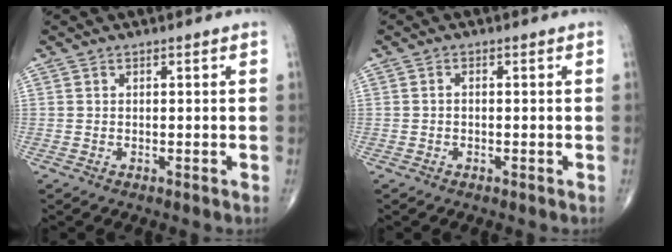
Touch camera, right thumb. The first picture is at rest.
{"total": 0.7, "force": [-0.2, 0.4, 0.5], "torque": [-0.008, 0.000, -0.006]}